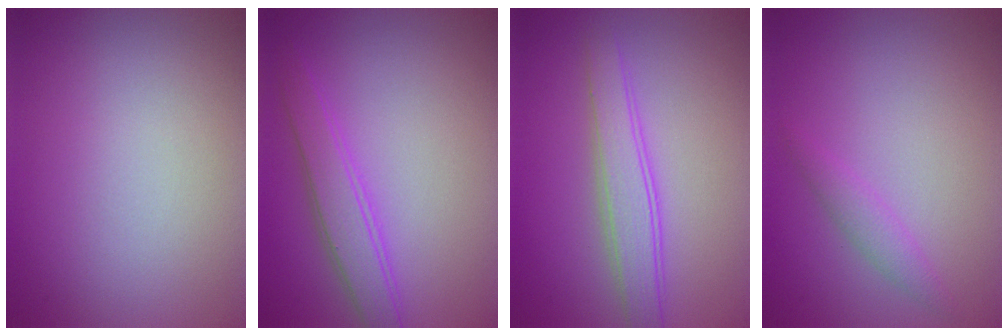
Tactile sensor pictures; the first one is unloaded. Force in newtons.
{"total": 2.9, "press": 2.9, "slide": 0.0}
{"total": 3.1, "press": 3.1, "slide": 0.0}
{"total": 1.3, "press": 1.3, "slide": 0.0}